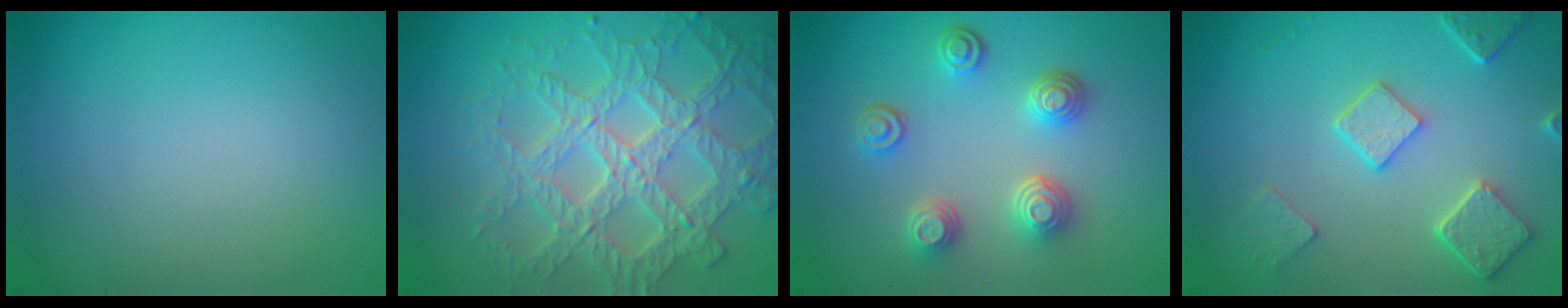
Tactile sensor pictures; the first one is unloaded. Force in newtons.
{"total": 6.2, "press": 5.6, "slide": 2.6}
{"total": 4.1, "press": 3.4, "slide": 2.3}
{"total": 4.9, "press": 3.8, "slide": 3.2}